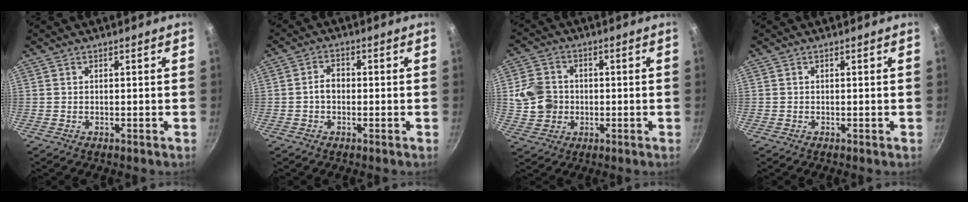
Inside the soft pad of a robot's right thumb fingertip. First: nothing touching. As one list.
[{"total": 3.2, "force": [-0.5, 2.3, 2.1], "torque": [-0.023, 0.016, -0.011]}, {"total": 8.6, "force": [-0.1, 7.6, 4.1], "torque": [-0.057, 0.010, -0.001]}, {"total": 0.0}]